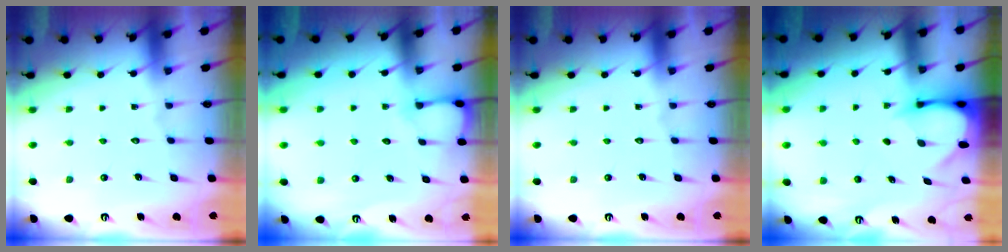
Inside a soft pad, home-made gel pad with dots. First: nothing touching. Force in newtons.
{"total": 4.3, "press": 4.3, "slide": 0.4}
{"total": 0.0}
{"total": 3.3, "press": 3.2, "slide": 0.3}